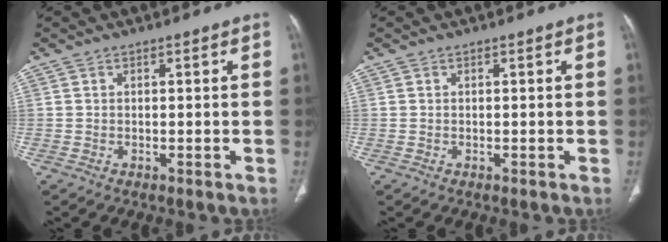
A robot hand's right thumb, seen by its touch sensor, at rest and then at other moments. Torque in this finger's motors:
{"motor_torque": [0.00, 0.00, -0.01, 0.01, 0.01]}